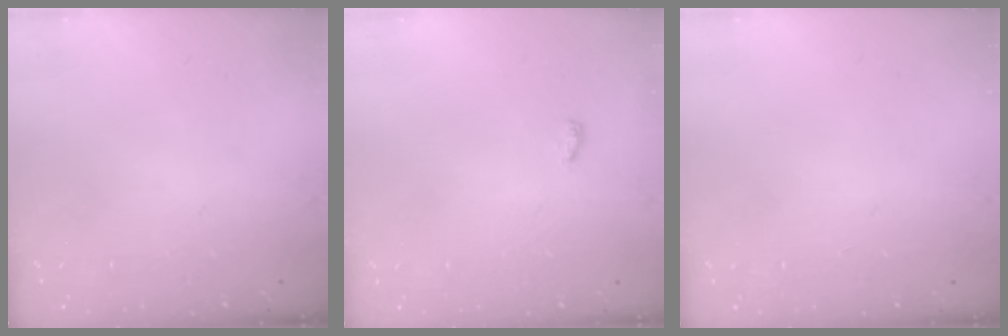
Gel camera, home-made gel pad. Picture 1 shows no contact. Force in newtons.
{"total": 6.4, "press": 3.3, "slide": 5.5}
{"total": 1.1, "press": 0.9, "slide": 0.6}